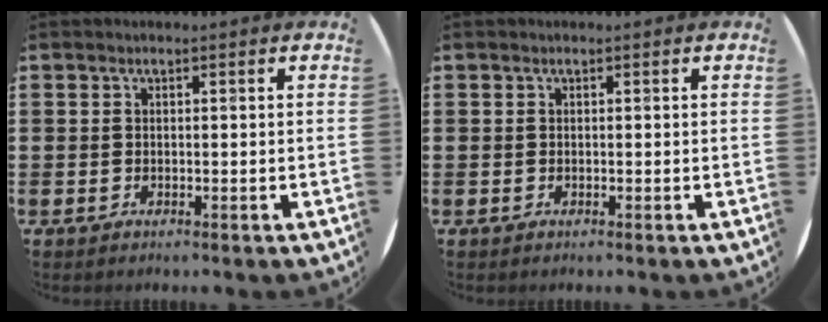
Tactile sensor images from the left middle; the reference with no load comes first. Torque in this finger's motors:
{"motor_torque": [0.00, 0.00, -0.02, 0.00]}